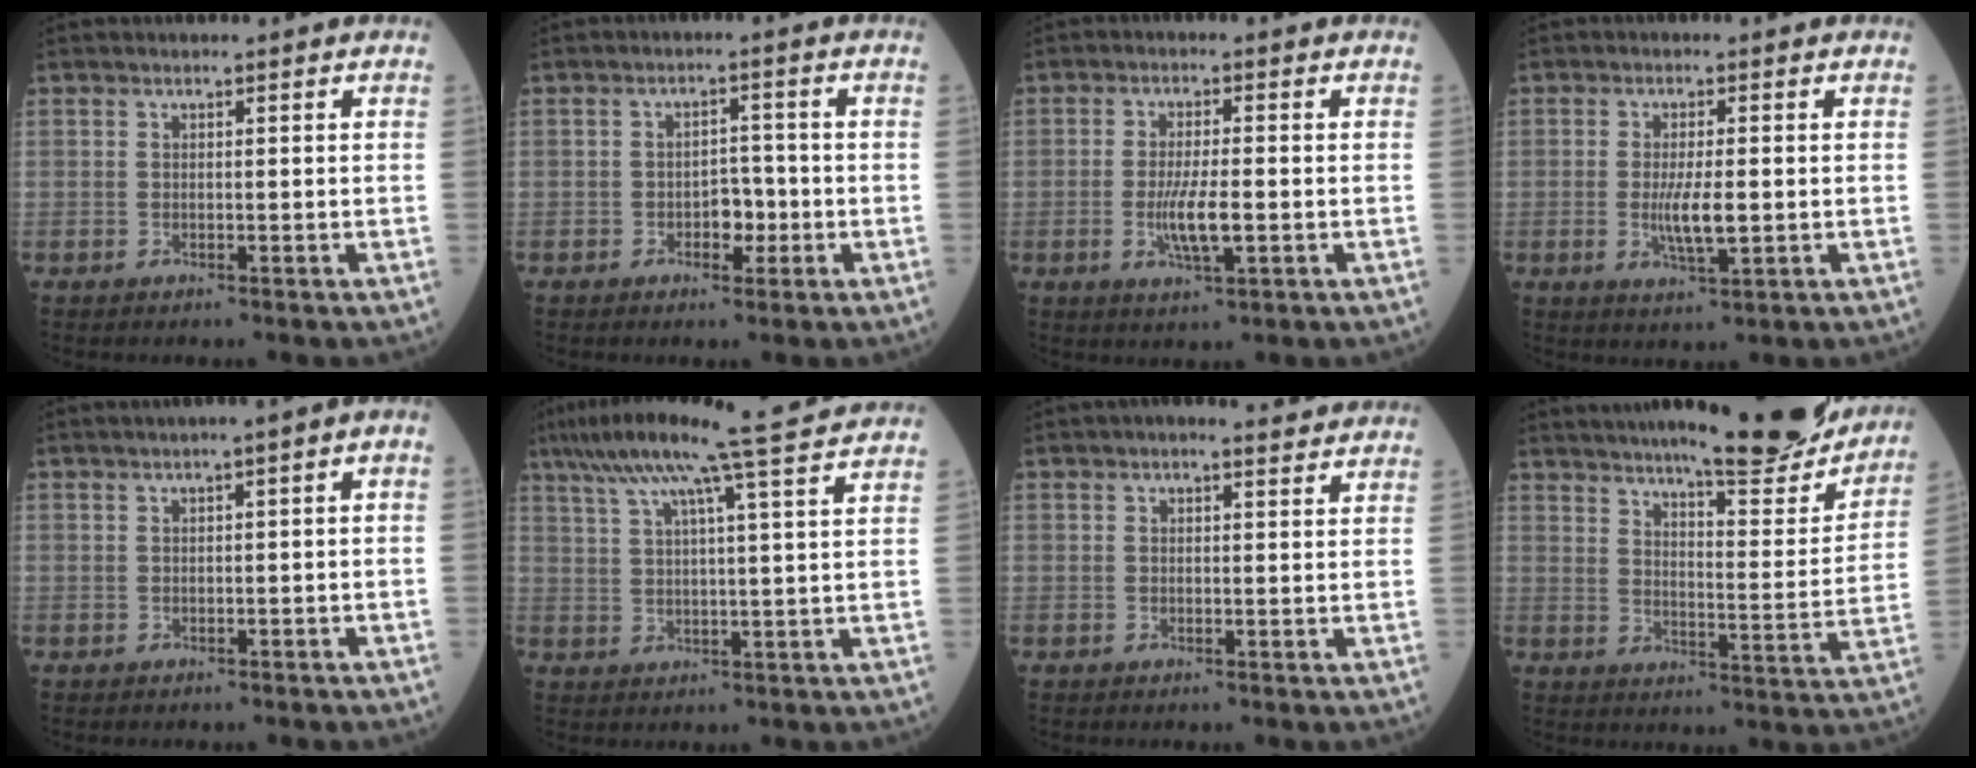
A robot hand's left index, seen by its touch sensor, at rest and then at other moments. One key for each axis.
{"total": 3.3, "fx": -1.2, "fy": 2.0, "fz": 2.3, "tx": -0.026, "ty": 0.006, "tz": -0.022}
{"total": 5.2, "fx": -1.2, "fy": 0.9, "fz": 5.0, "tx": -0.102, "ty": -0.010, "tz": -0.022}
{"total": 4.6, "fx": -0.5, "fy": 0.9, "fz": 4.5, "tx": -0.090, "ty": -0.009, "tz": -0.009}
{"total": 3.1, "fx": -0.2, "fy": 1.0, "fz": 2.9, "tx": -0.035, "ty": 0.014, "tz": -0.009}
{"total": 13.1, "fx": 10.4, "fy": -1.6, "fz": 7.8, "tx": -0.133, "ty": 0.016, "tz": 0.142}
{"total": 2.9, "fx": 2.3, "fy": 0.8, "fz": 1.5, "tx": -0.022, "ty": 0.020, "tz": 0.030}
{"total": 18.2, "fx": 16.0, "fy": 1.7, "fz": 8.3, "tx": -0.111, "ty": -0.028, "tz": 0.214}